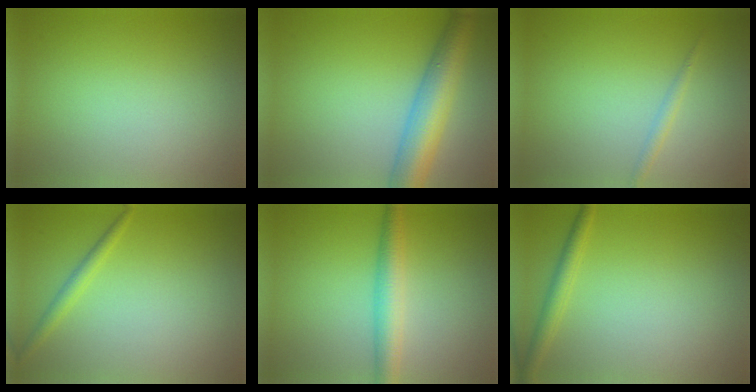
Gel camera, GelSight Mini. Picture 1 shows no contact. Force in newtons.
{"total": 6.5, "press": 6.5, "slide": 0.2}
{"total": 1.0, "press": 1.0, "slide": 0.1}
{"total": 1.4, "press": 1.4, "slide": 0.1}
{"total": 3.5, "press": 3.5, "slide": 0.1}
{"total": 2.0, "press": 2.0, "slide": 0.1}